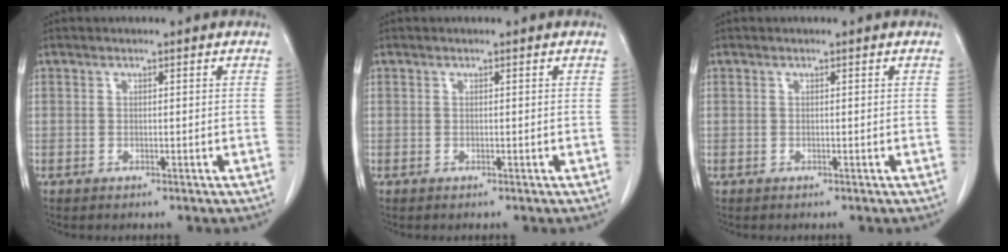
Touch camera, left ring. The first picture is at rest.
{"total": 0.0}
{"total": 0.0}